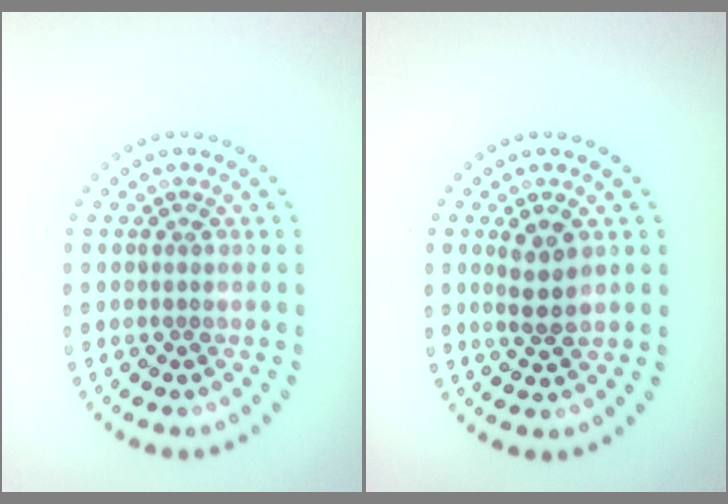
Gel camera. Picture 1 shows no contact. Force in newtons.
{"total": 2.5, "press": 2.3, "slide": 0.9}